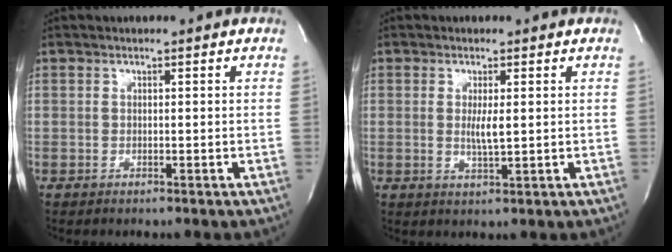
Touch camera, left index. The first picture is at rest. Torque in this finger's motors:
{"motor_torque": [0.28, -0.12, 0.04, 0.03]}